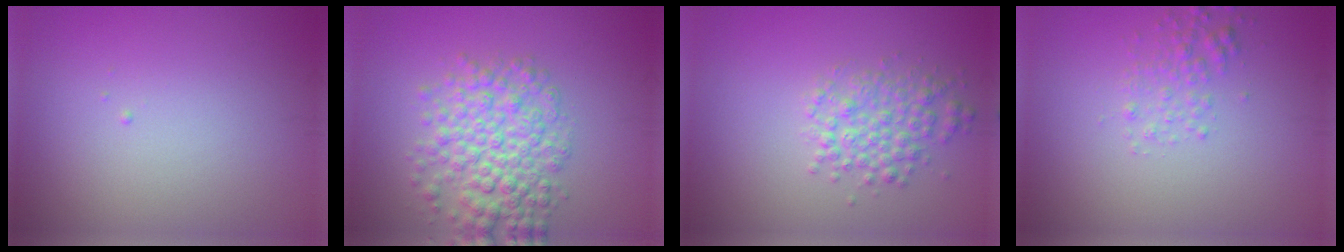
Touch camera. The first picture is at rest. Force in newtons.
{"total": 5.9, "press": 5.9, "slide": 0.1}
{"total": 3.1, "press": 3.1, "slide": 0.1}
{"total": 2.0, "press": 2.0, "slide": 0.1}